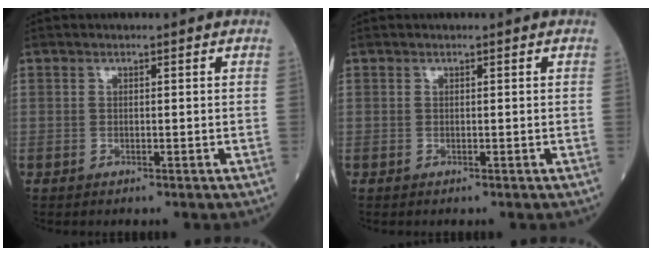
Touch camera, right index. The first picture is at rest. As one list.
[{"total": 0.0}]